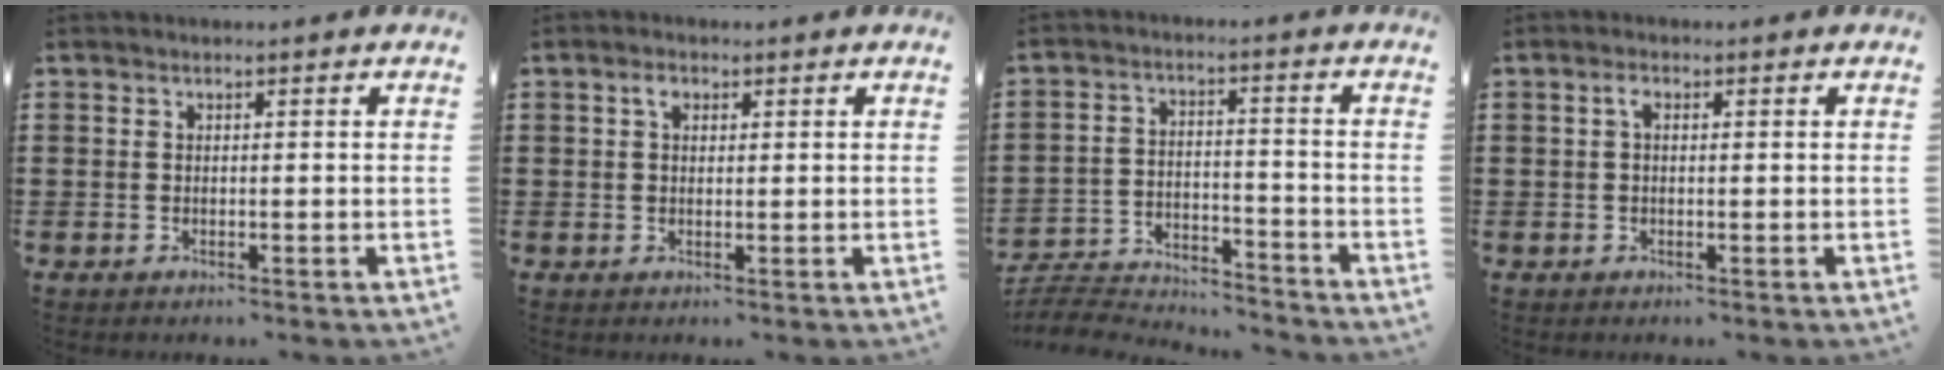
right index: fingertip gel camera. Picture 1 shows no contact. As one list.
[{"total": 1.9, "force": [0.7, 1.1, 1.3], "torque": [-0.029, 0.007, 0.013]}, {"total": 5.9, "force": [-5.7, 0.8, 1.1], "torque": [-0.036, 0.002, -0.117]}, {"total": 1.6, "force": [0.3, 0.7, 1.4], "torque": [-0.029, 0.006, 0.003]}]